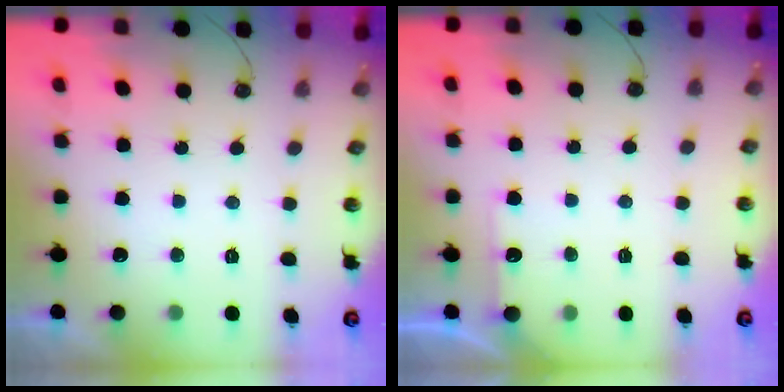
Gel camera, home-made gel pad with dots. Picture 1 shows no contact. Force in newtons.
{"total": 5.1, "press": 5.1, "slide": 0.4}